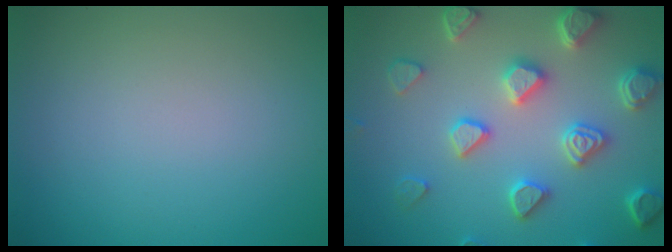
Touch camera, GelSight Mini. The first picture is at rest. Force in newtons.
{"total": 5.5, "press": 5.0, "slide": 2.4}